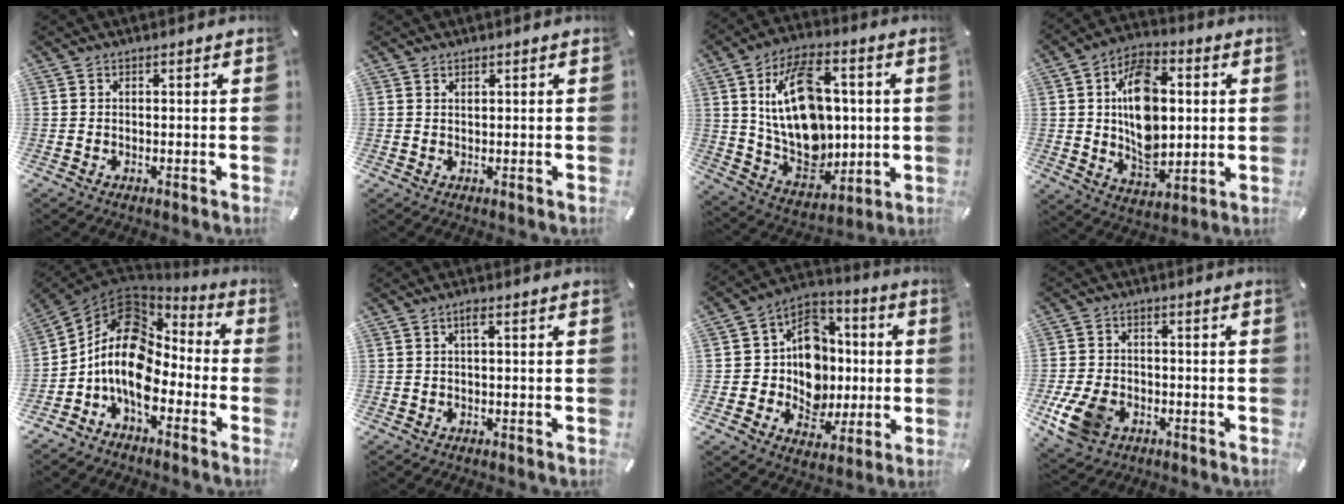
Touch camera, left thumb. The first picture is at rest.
{"total": 0.6, "force": [0.5, 0.2, 0.2], "torque": [-0.003, -0.001, 0.010]}
{"total": 20.2, "force": [3.1, 13.6, 14.6], "torque": [-0.285, -0.011, 0.054]}
{"total": 16.5, "force": [1.5, 11.3, 11.9], "torque": [-0.198, 0.004, 0.027]}
{"total": 14.6, "force": [-3.5, 10.2, 10.0], "torque": [-0.213, 0.014, -0.067]}
{"total": 1.9, "force": [0.4, 0.3, 1.9], "torque": [-0.038, 0.003, 0.005]}
{"total": 14.9, "force": [-0.5, 13.2, 6.8], "torque": [-0.127, -0.002, 0.002]}
{"total": 9.6, "force": [-3.7, 6.9, 5.6], "torque": [-0.130, 0.011, -0.065]}